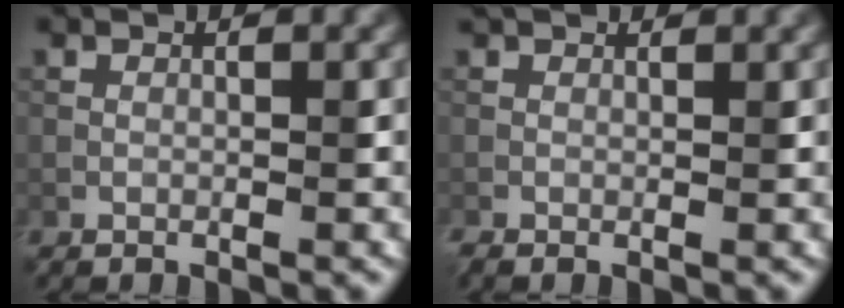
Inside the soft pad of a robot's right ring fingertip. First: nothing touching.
{"total": 2.5, "force": [1.6, 0.9, 1.7], "torque": [-0.027, 0.003, 0.021]}